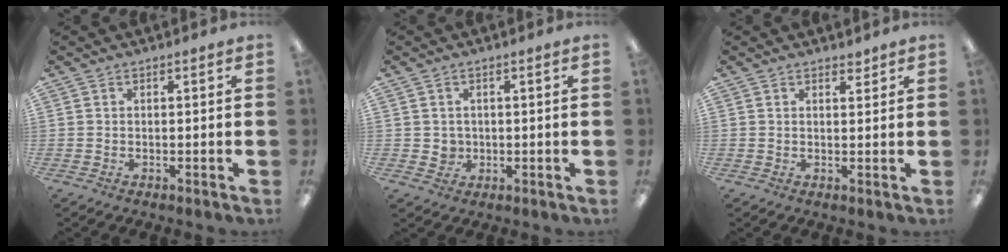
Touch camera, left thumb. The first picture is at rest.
{"total": 2.7, "force": [0.3, 2.6, 0.6], "torque": [-0.007, 0.000, 0.003]}
{"total": 1.7, "force": [1.5, 0.7, 0.5], "torque": [0.007, -0.008, 0.025]}